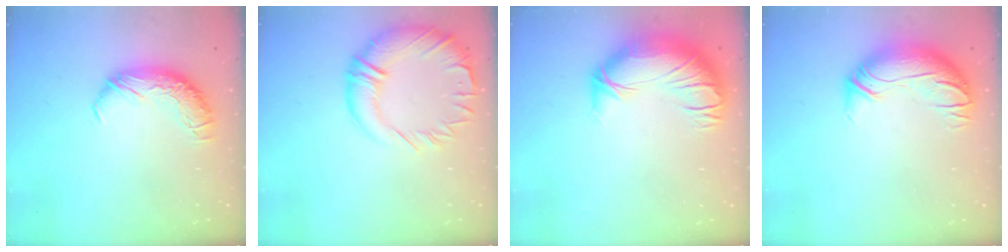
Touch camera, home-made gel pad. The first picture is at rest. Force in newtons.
{"total": 6.0, "press": 4.8, "slide": 3.6}
{"total": 3.8, "press": 2.3, "slide": 3.0}
{"total": 3.0, "press": 0.4, "slide": 2.9}